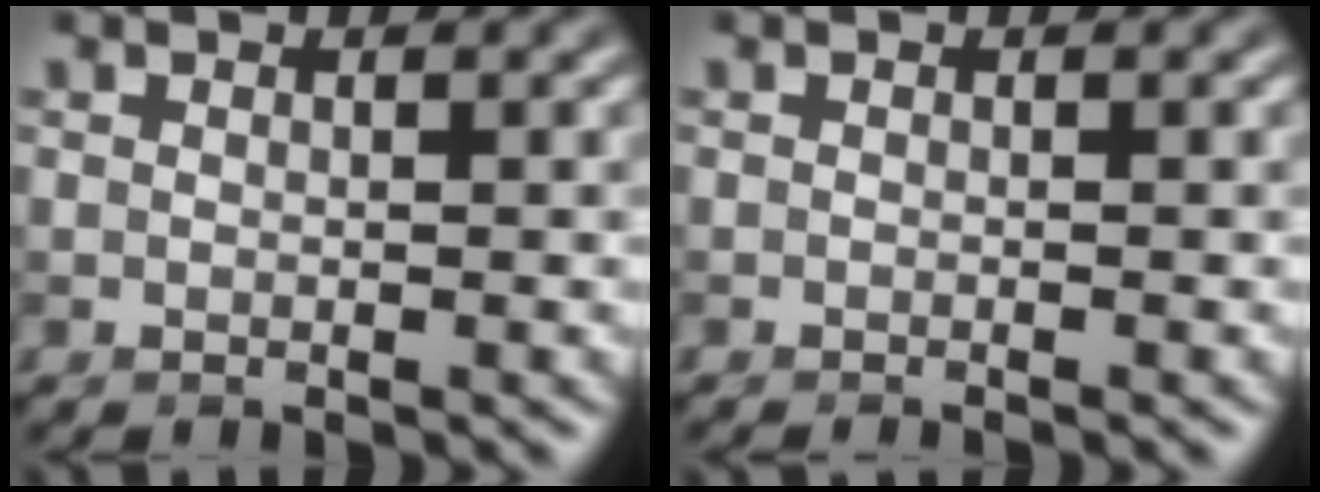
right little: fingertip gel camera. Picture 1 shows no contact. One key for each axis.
{"total": 0.7, "fx": -0.6, "fy": 0.1, "fz": 0.3, "tx": 0.003, "ty": -0.003, "tz": -0.011}